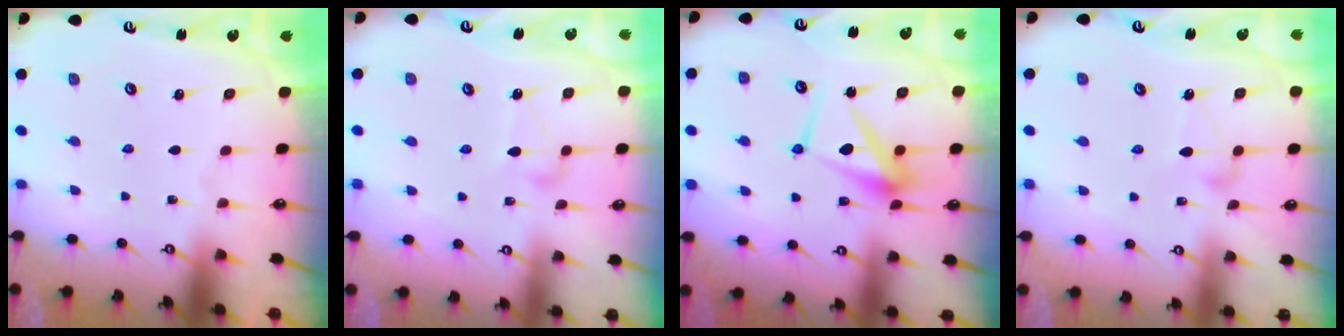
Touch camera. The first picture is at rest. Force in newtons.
{"total": 8.4, "press": 8.4, "slide": 0.1}
{"total": 11.0, "press": 10.9, "slide": 0.7}
{"total": 6.7, "press": 6.7, "slide": 0.4}